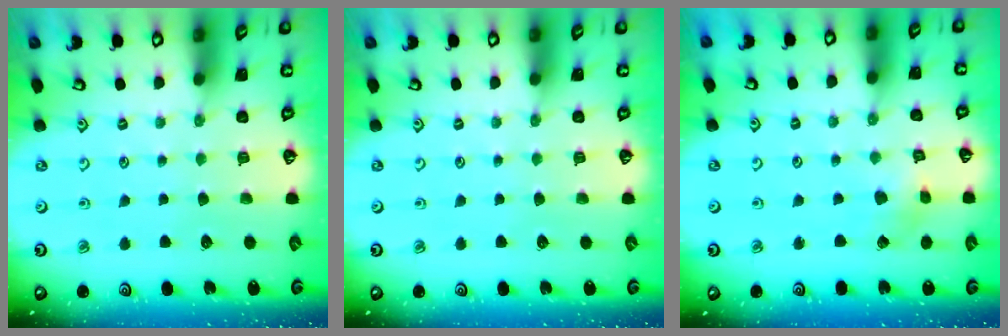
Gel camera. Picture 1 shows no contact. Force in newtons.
{"total": 0.0}
{"total": 2.3, "press": 2.3, "slide": 0.2}